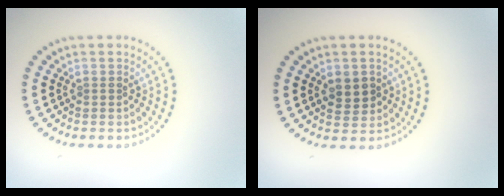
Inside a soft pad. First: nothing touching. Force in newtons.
{"total": 2.4, "press": 2.3, "slide": 0.6}